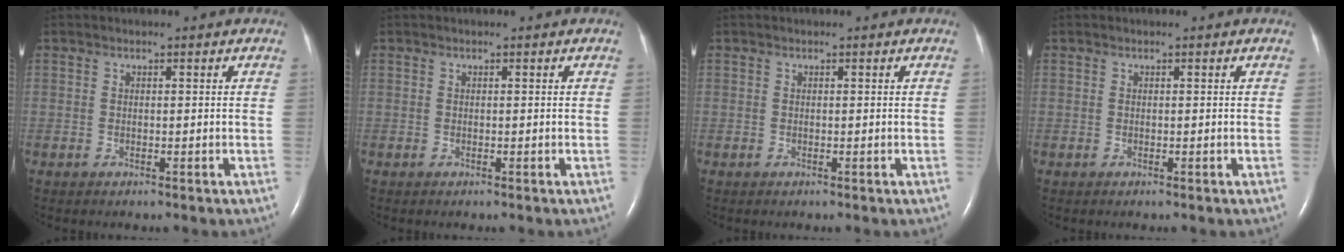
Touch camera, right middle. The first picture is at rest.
{"total": 0.0}
{"total": 0.0}
{"total": 0.0}